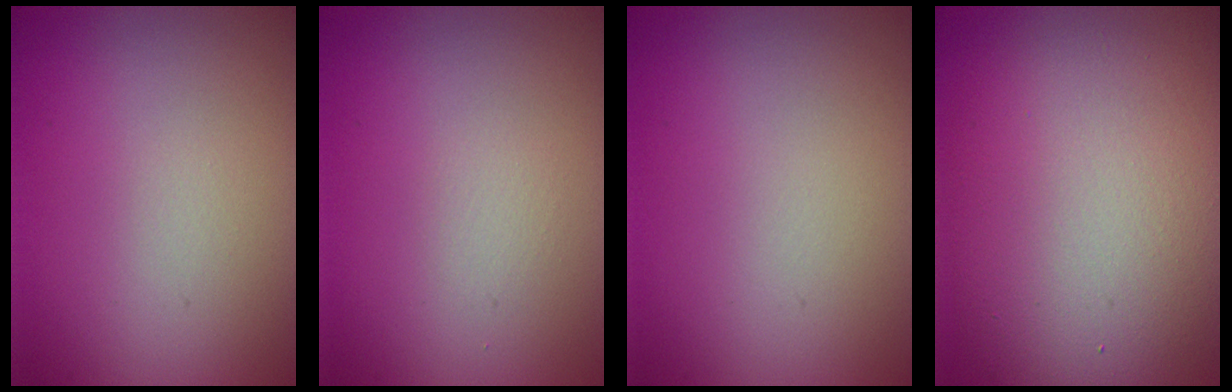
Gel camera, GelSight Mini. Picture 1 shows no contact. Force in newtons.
{"total": 0.0}
{"total": 0.0}
{"total": 12.4, "press": 12.4, "slide": 0.5}